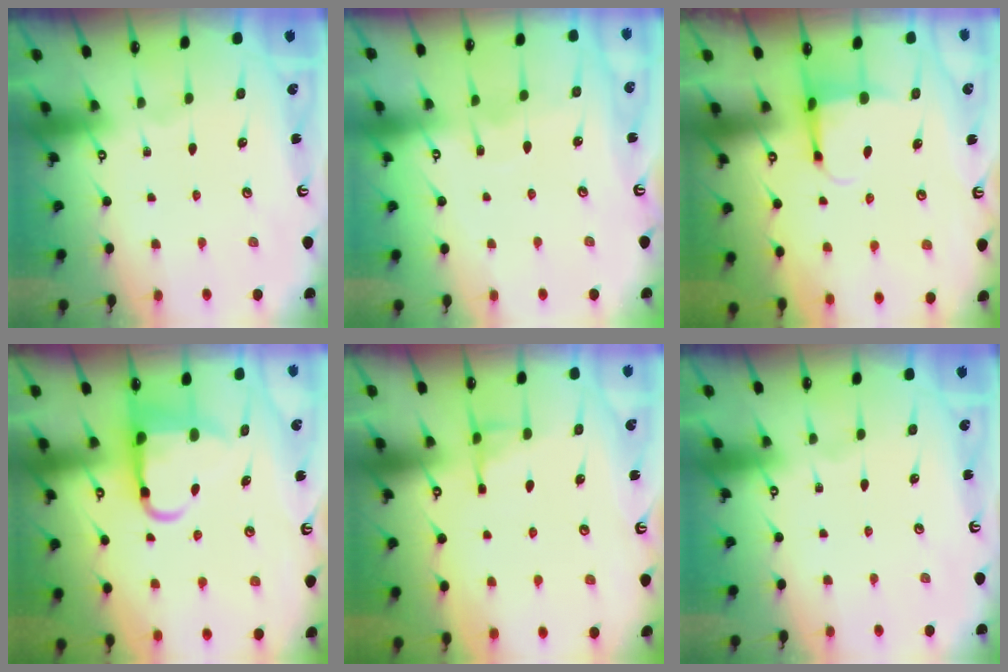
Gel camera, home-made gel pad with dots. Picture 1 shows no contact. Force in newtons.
{"total": 7.0, "press": 7.0, "slide": 0.3}
{"total": 4.9, "press": 4.8, "slide": 1.1}
{"total": 8.2, "press": 8.0, "slide": 2.0}
{"total": 4.3, "press": 4.2, "slide": 0.8}
{"total": 0.0}